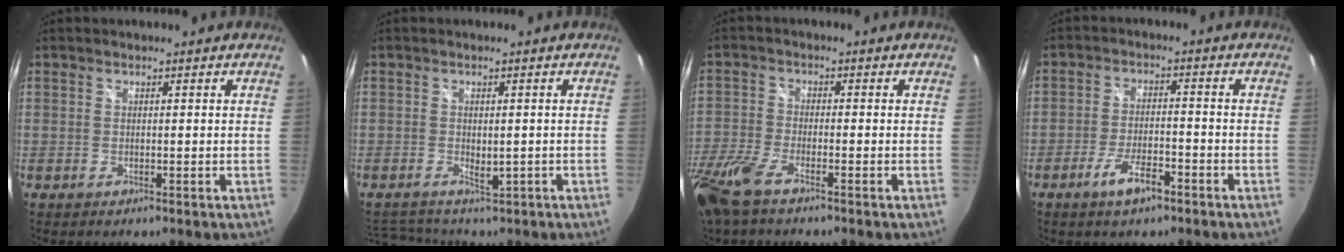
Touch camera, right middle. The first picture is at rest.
{"total": 5.3, "force": [-3.4, 3.4, 2.3], "torque": [-0.041, 0.007, -0.043]}
{"total": 10.4, "force": [-7.2, 3.4, 6.7], "torque": [-0.170, -0.033, -0.149]}
{"total": 6.4, "force": [-4.2, 1.8, 4.5], "torque": [-0.097, -0.004, -0.072]}